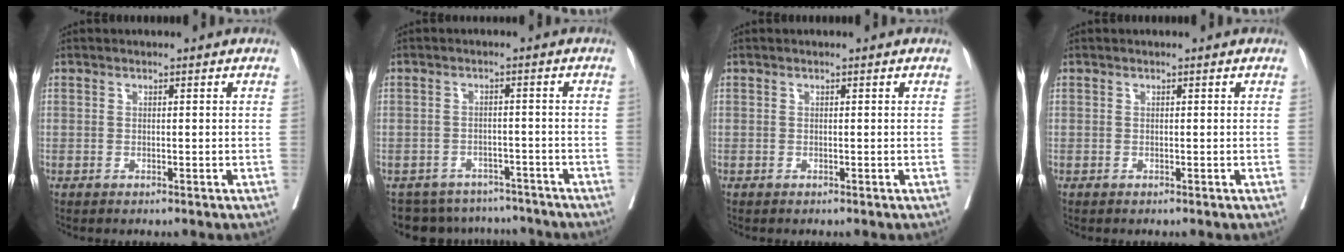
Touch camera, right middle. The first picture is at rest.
{"total": 10.1, "force": [-9.2, 4.1, 0.8], "torque": [-0.013, 0.016, -0.113]}
{"total": 0.0}
{"total": 0.0}